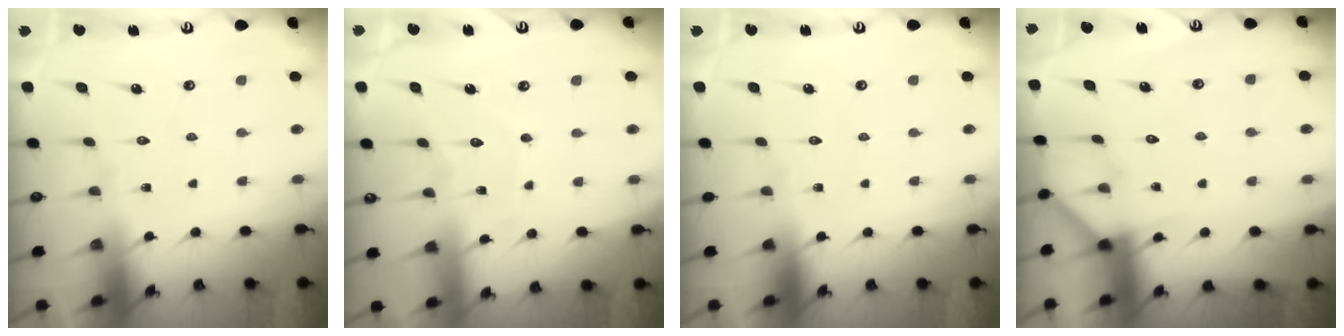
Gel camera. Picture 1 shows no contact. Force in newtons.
{"total": 4.6, "press": 4.5, "slide": 0.5}
{"total": 0.0}
{"total": 4.0, "press": 3.9, "slide": 0.6}